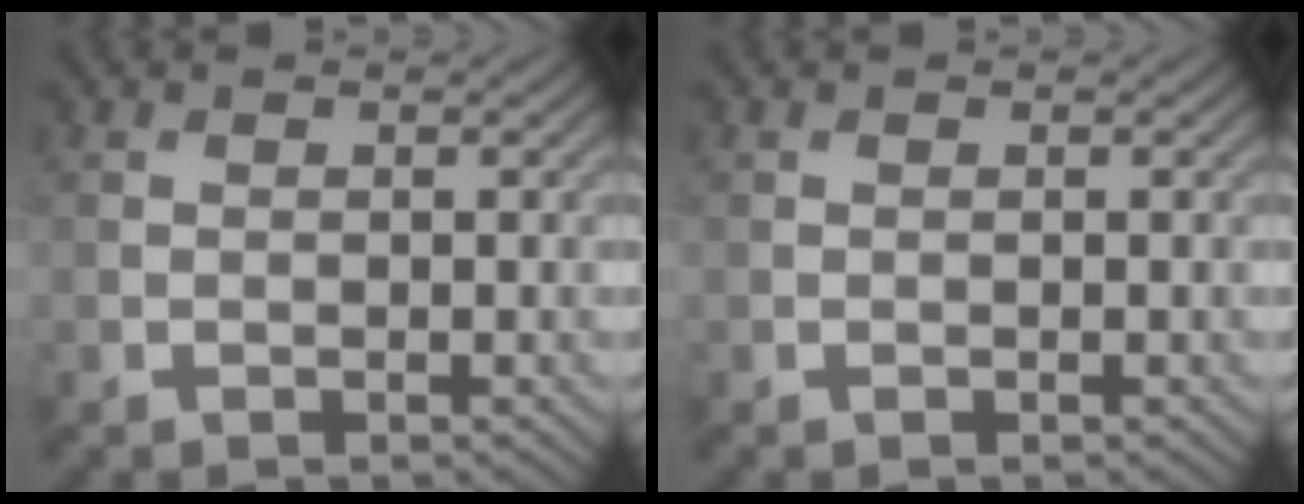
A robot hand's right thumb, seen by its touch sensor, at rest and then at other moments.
{"total": 0.0}